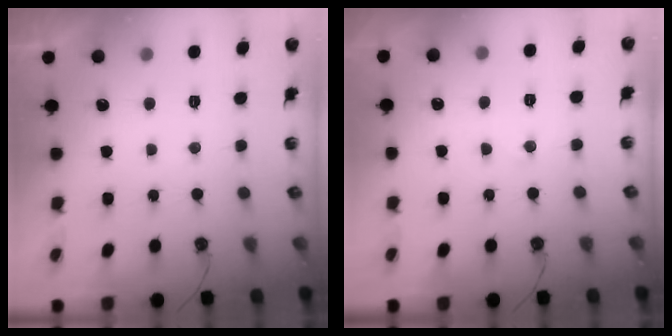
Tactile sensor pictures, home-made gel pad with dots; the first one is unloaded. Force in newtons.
{"total": 5.6, "press": 5.5, "slide": 0.8}